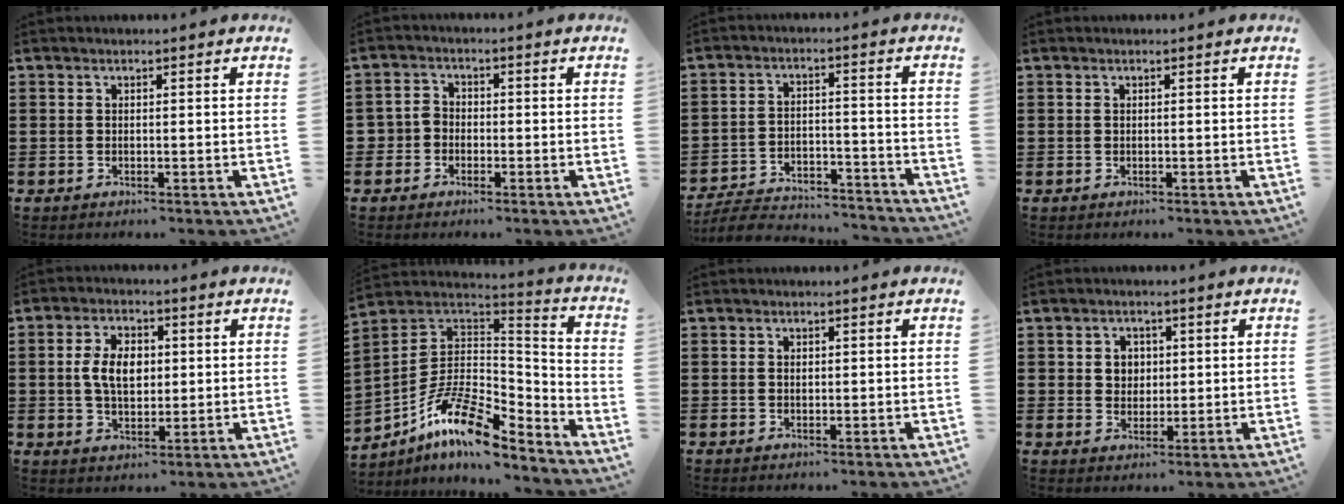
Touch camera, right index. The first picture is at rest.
{"total": 2.7, "force": [-1.6, 2.1, 0.2], "torque": [-0.022, 0.003, -0.040]}
{"total": 5.9, "force": [-5.7, 1.2, 1.4], "torque": [-0.034, 0.009, -0.113]}
{"total": 0.0}
{"total": 6.2, "force": [0.5, 3.8, 4.9], "torque": [-0.109, 0.006, 0.000]}
{"total": 13.5, "force": [-7.7, 5.2, 9.7], "torque": [-0.197, 0.013, -0.144]}
{"total": 0.6, "force": [0.2, 0.4, 0.4], "torque": [-0.011, 0.001, 0.003]}
{"total": 2.9, "force": [0.6, 2.7, 0.9], "torque": [-0.029, 0.011, 0.006]}